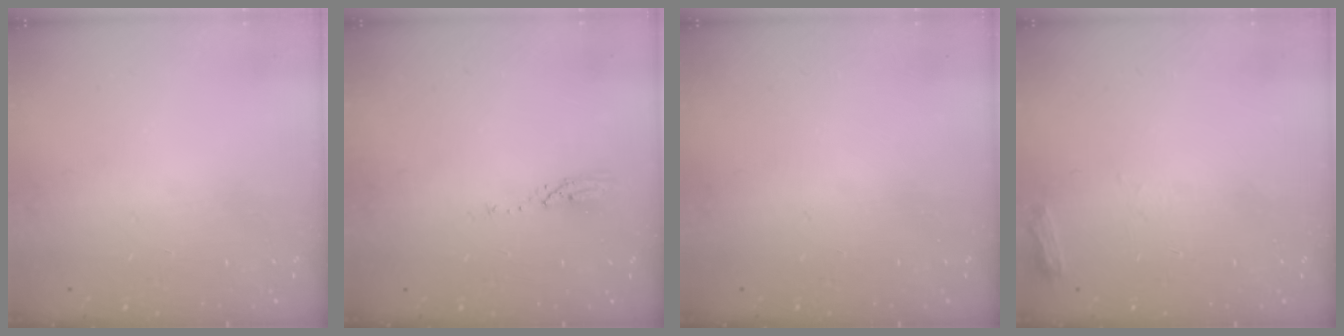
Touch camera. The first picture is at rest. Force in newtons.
{"total": 3.6, "press": 3.6, "slide": 0.3}
{"total": 0.0}
{"total": 4.2, "press": 4.2, "slide": 0.5}